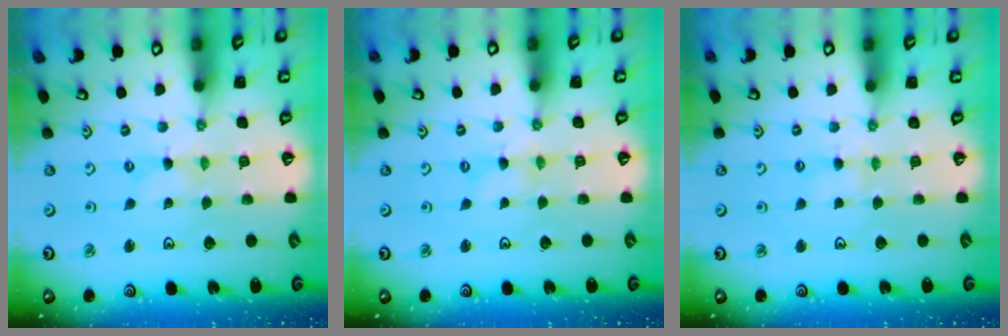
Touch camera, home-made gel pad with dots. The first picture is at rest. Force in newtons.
{"total": 0.0}
{"total": 2.9, "press": 2.9, "slide": 0.4}